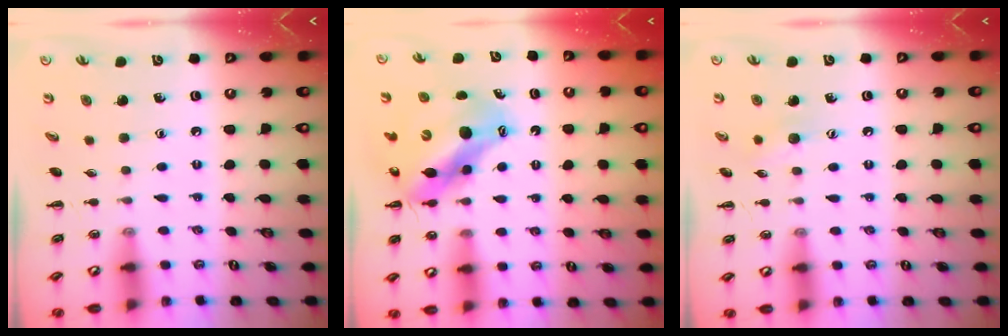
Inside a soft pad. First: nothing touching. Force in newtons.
{"total": 12.3, "press": 11.9, "slide": 2.9}
{"total": 6.1, "press": 5.9, "slide": 1.5}